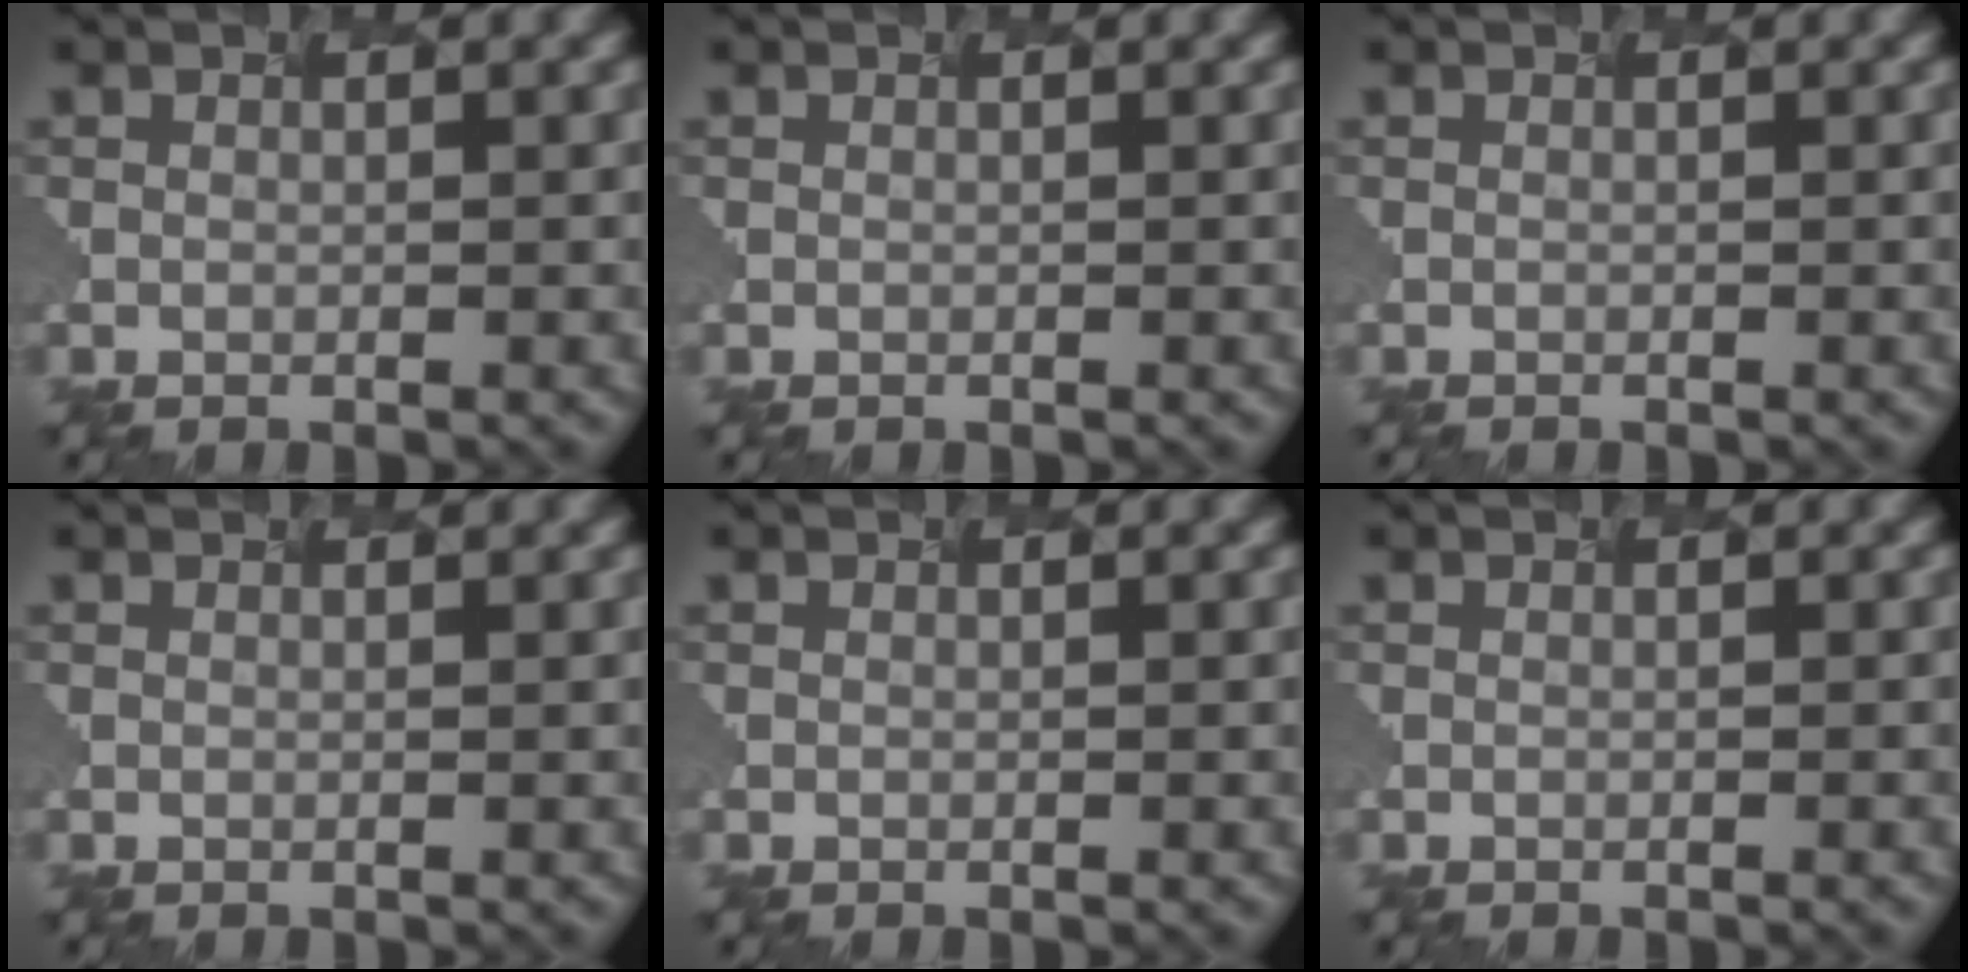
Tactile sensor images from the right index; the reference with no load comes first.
{"total": 0.0}
{"total": 0.0}
{"total": 0.5, "force": [0.4, 0.1, -0.3], "torque": [0.005, -0.004, 0.001]}
{"total": 0.0}
{"total": 0.0}